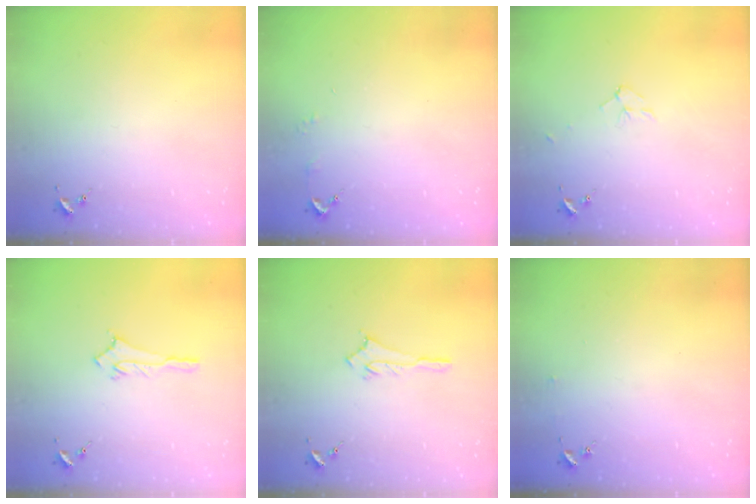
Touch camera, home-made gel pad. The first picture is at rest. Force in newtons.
{"total": 2.9, "press": 2.8, "slide": 0.3}
{"total": 5.5, "press": 5.5, "slide": 0.6}
{"total": 2.8, "press": 2.8, "slide": 0.3}
{"total": 2.9, "press": 2.9, "slide": 0.2}
{"total": 2.5, "press": 2.5, "slide": 0.2}